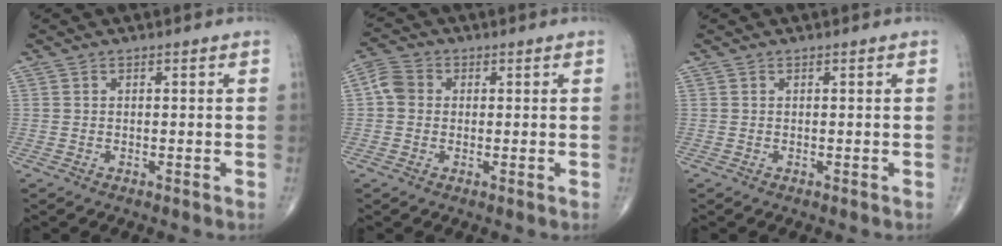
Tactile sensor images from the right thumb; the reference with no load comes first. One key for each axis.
{"total": 4.4, "fx": 0.3, "fy": 3.8, "fz": 2.3, "tx": -0.037, "ty": 0.012, "tz": -0.003}
{"total": 0.0}